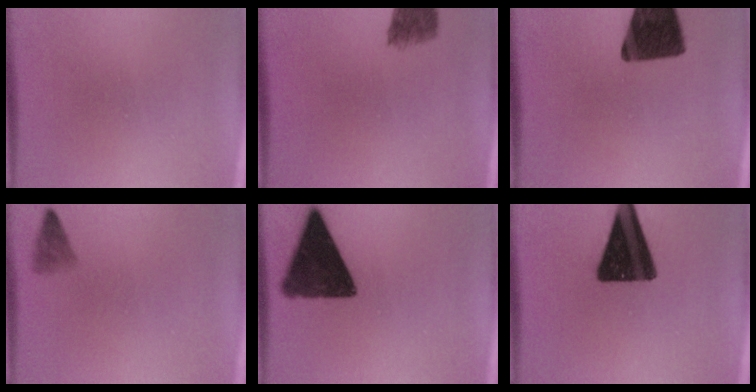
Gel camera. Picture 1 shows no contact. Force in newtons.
{"total": 4.5}
{"total": 13.5}
{"total": 1.0}
{"total": 13.2}
{"total": 15.8}